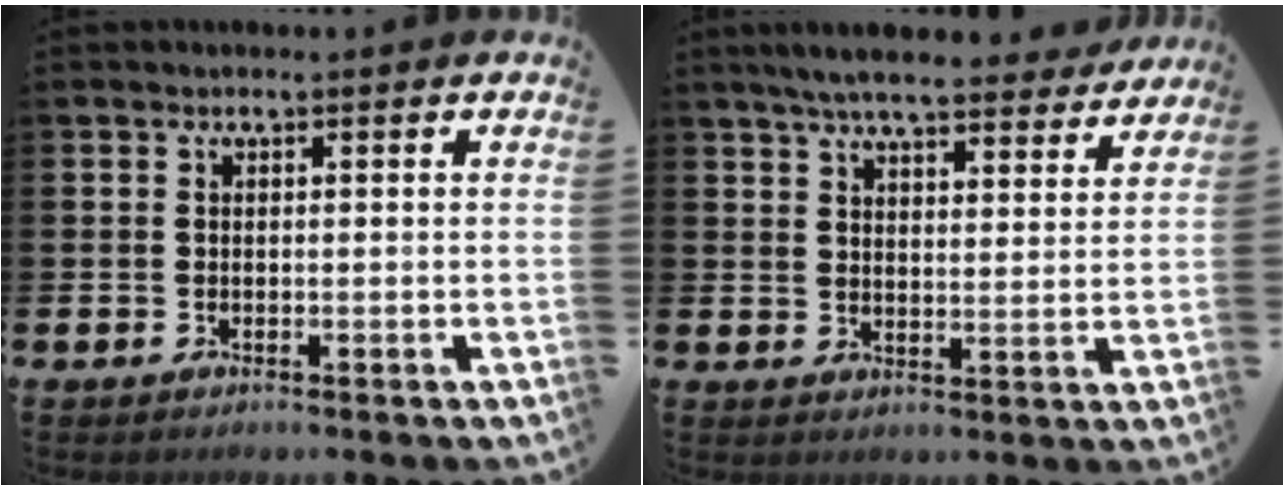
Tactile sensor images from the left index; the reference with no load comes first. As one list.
[{"total": 6.7, "force": [6.3, 0.9, 2.1], "torque": [-0.052, -0.031, 0.110]}]